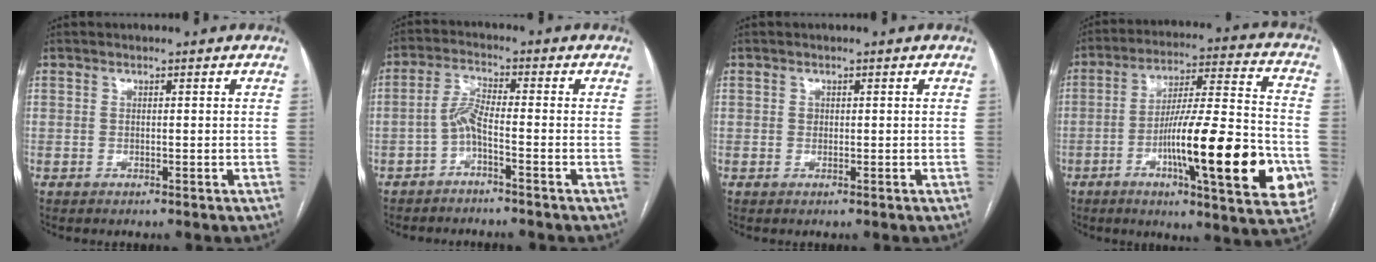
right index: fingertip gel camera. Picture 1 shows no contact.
{"total": 3.8, "force": [-2.0, 0.2, 3.3], "torque": [-0.069, 0.014, -0.040]}
{"total": 0.5, "force": [0.1, 0.5, 0.2], "torque": [-0.001, 0.002, 0.003]}
{"total": 23.2, "force": [-6.9, 2.6, 22.0], "torque": [-0.296, -0.008, -0.099]}